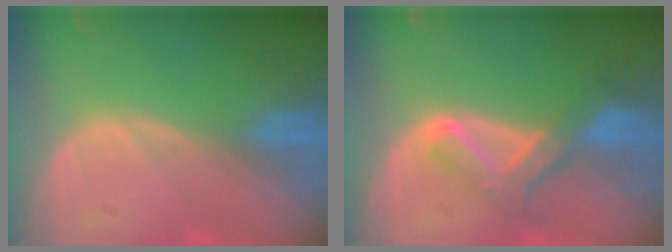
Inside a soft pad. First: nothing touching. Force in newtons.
{"total": 6.9, "press": 5.8, "slide": 3.7}